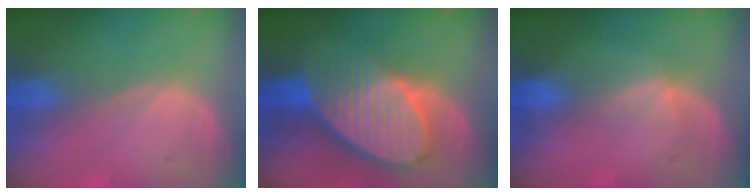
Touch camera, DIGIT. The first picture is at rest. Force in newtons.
{"total": 10.0, "press": 8.7, "slide": 4.8}
{"total": 2.1, "press": 1.7, "slide": 1.2}